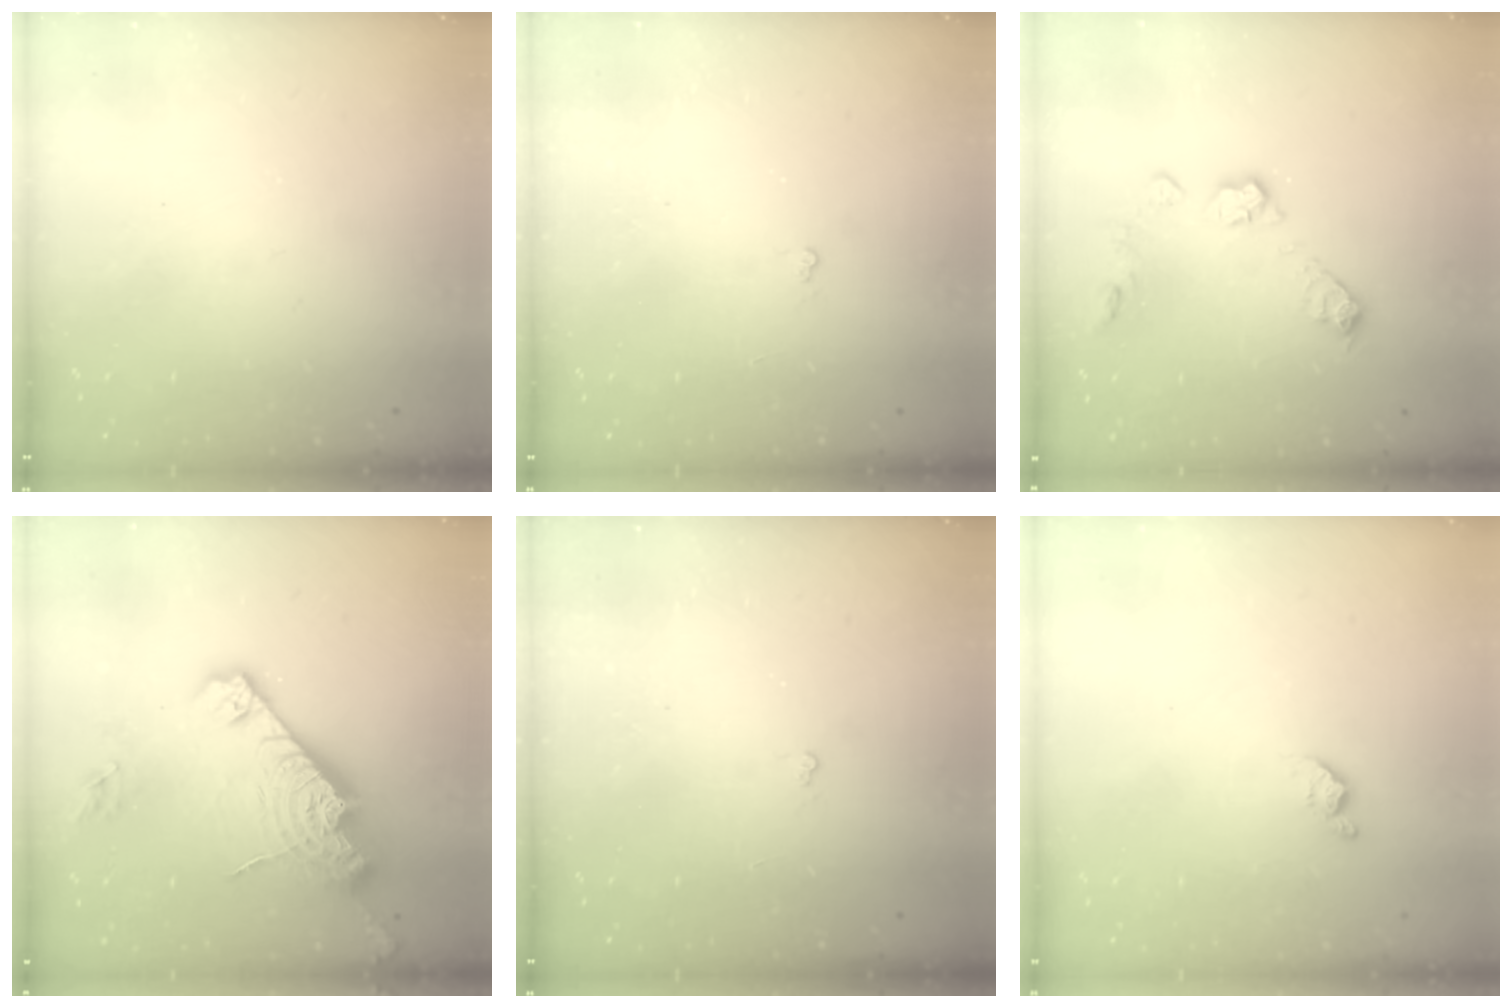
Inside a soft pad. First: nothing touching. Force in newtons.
{"total": 1.8, "press": 1.8, "slide": 0.3}
{"total": 10.9, "press": 10.9, "slide": 0.5}
{"total": 19.7, "press": 19.7, "slide": 1.8}
{"total": 1.8, "press": 1.8, "slide": 0.3}
{"total": 4.7, "press": 4.6, "slide": 0.8}